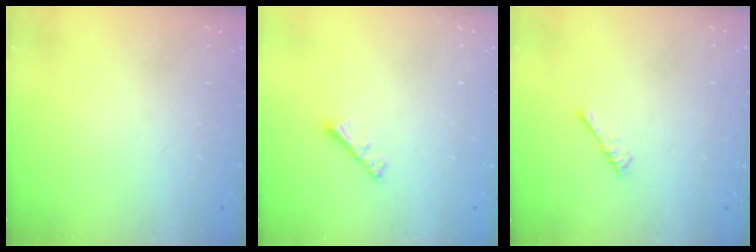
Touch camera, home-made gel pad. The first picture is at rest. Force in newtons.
{"total": 2.4, "press": 2.4, "slide": 0.6}
{"total": 0.0}